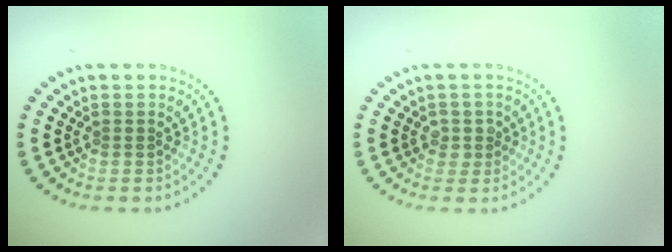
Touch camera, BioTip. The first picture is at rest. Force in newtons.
{"total": 1.4, "press": 1.2, "slide": 0.7}